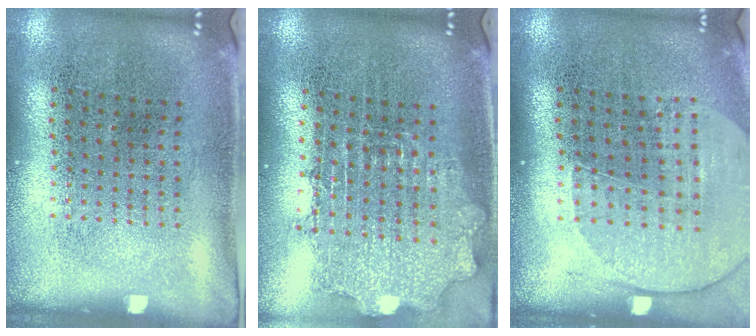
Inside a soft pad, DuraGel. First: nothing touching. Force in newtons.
{"total": 1.9, "press": 1.5, "slide": 1.1}
{"total": 1.7, "press": 1.5, "slide": 0.7}